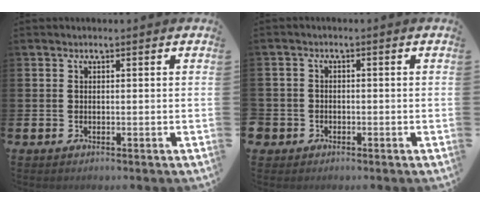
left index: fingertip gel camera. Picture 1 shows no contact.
{"total": 1.7, "force": [-1.0, 1.3, -0.1], "torque": [-0.001, 0.002, -0.025]}